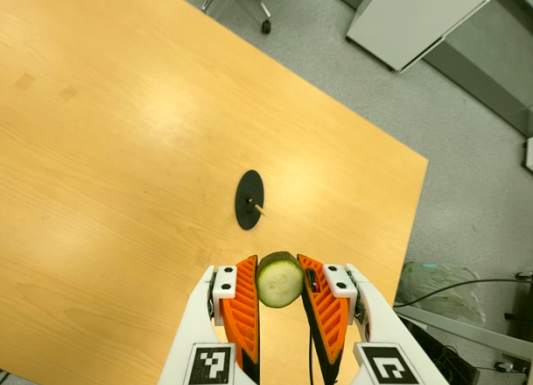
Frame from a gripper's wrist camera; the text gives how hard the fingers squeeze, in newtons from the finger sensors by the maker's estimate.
{"total": 7.8, "left": 7.4, "right": 8.2}